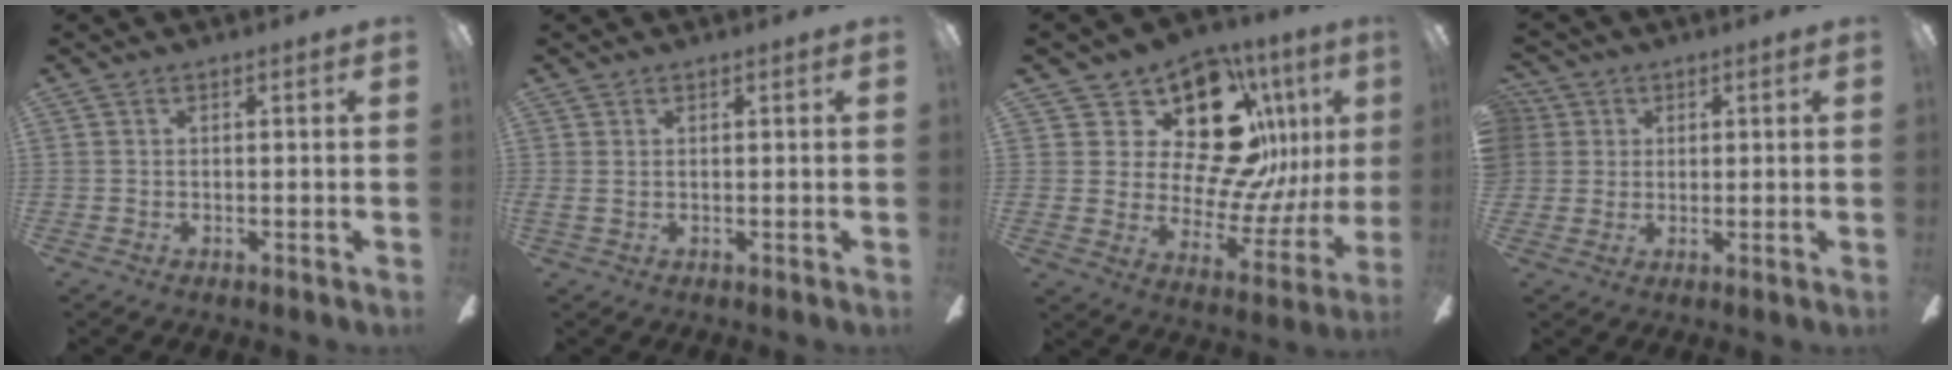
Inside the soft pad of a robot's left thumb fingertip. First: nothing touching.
{"total": 0.9, "force": [0.6, 0.2, 0.6], "torque": [-0.014, 0.002, 0.009]}
{"total": 21.0, "force": [11.0, 11.0, 14.0], "torque": [-0.221, -0.075, 0.193]}
{"total": 4.0, "force": [1.3, 3.8, 0.1], "torque": [-0.010, 0.009, 0.024]}